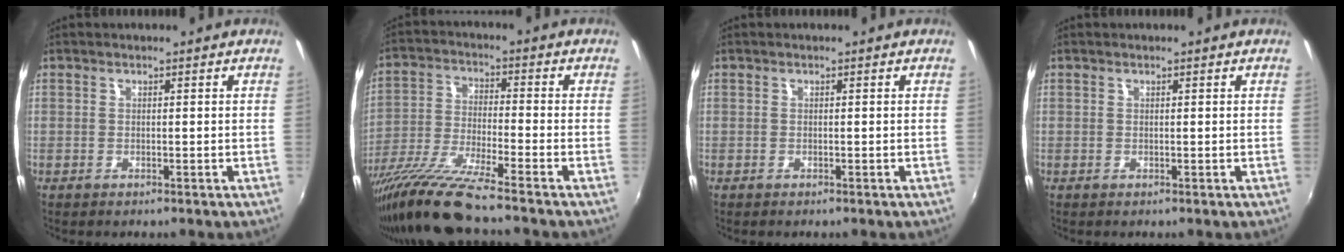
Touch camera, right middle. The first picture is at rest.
{"total": 13.7, "force": [-11.3, -0.9, 7.7], "torque": [-0.156, -0.033, -0.214]}
{"total": 0.0}
{"total": 0.0}